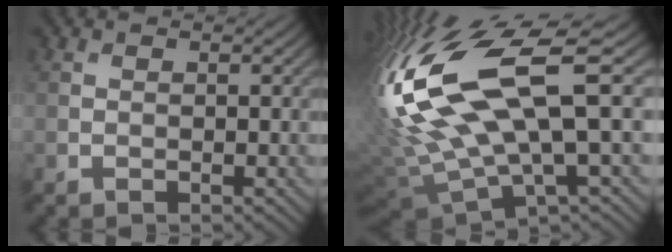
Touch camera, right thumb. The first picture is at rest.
{"total": 19.6, "force": [3.0, 6.4, 18.3], "torque": [-0.412, -0.006, 0.069]}